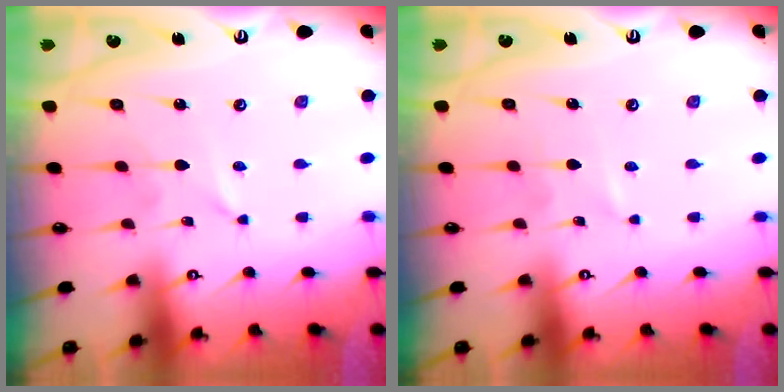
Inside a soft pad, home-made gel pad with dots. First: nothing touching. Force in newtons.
{"total": 0.7, "press": 0.7, "slide": 0.1}